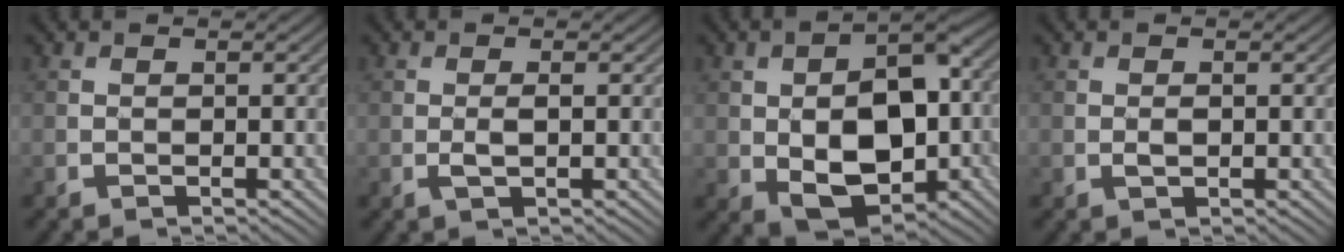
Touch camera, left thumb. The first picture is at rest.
{"total": 1.2, "force": [0.2, 0.3, 1.1], "torque": [-0.023, 0.003, 0.001]}
{"total": 12.3, "force": [-2.3, 7.9, 9.1], "torque": [-0.146, -0.014, -0.032]}
{"total": 0.8, "force": [0.3, 0.4, 0.6], "torque": [-0.009, 0.002, 0.005]}